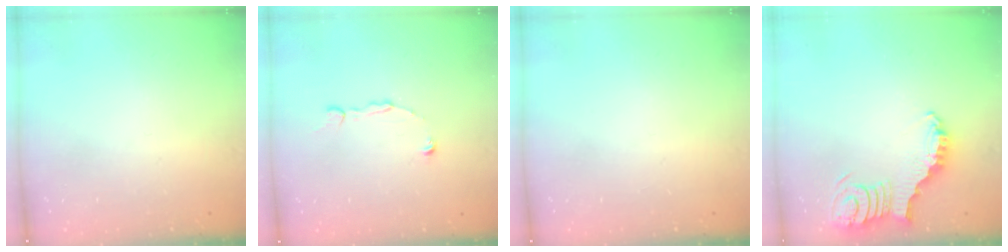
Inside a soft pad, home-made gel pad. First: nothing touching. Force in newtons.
{"total": 2.8, "press": 2.8, "slide": 0.2}
{"total": 0.0}
{"total": 3.9, "press": 3.9, "slide": 0.6}